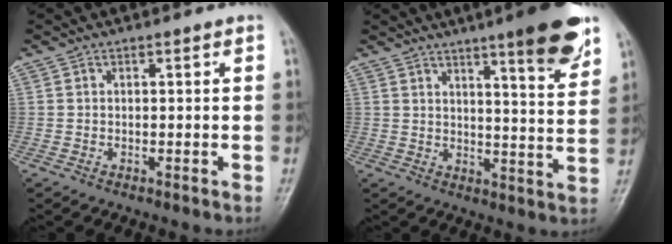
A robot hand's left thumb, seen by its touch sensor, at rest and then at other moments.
{"total": 12.3, "force": [7.9, 1.7, 9.4], "torque": [-0.109, -0.047, 0.109]}